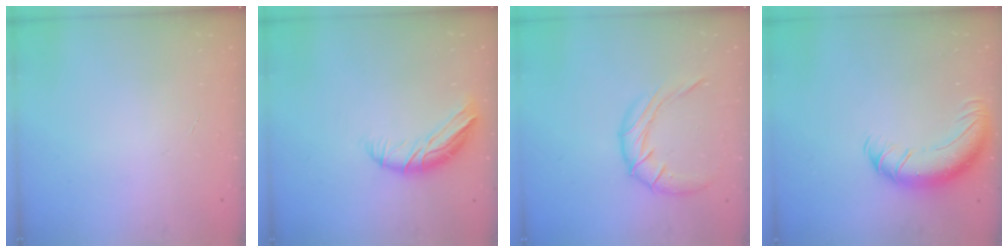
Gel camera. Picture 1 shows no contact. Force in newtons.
{"total": 9.8, "press": 9.7, "slide": 1.3}
{"total": 10.6, "press": 10.6, "slide": 1.0}
{"total": 12.7, "press": 12.3, "slide": 3.2}